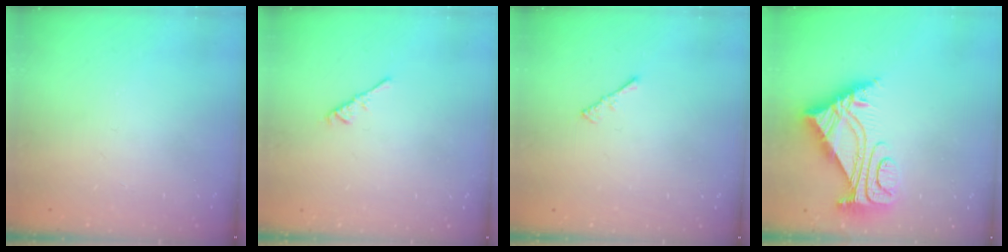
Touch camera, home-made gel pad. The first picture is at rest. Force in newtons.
{"total": 2.4, "press": 2.3, "slide": 0.6}
{"total": 1.5, "press": 1.4, "slide": 0.4}
{"total": 8.2, "press": 8.2, "slide": 0.8}